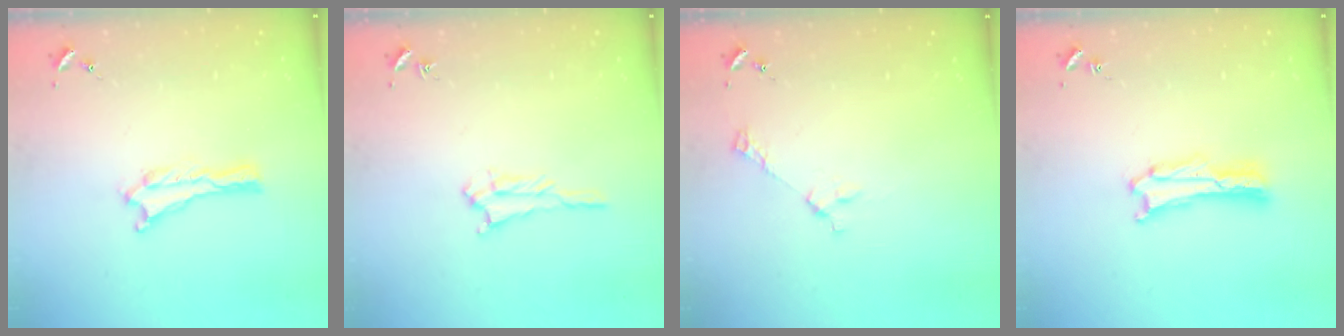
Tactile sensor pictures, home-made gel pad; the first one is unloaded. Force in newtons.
{"total": 1.6, "press": 1.6, "slide": 0.3}
{"total": 2.9, "press": 2.9, "slide": 0.2}
{"total": 1.4, "press": 1.4, "slide": 0.0}